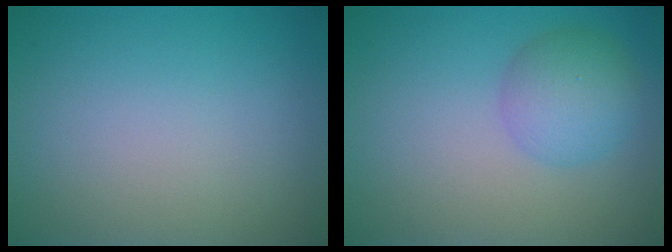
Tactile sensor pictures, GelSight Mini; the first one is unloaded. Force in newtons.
{"total": 3.7, "press": 3.7, "slide": 0.1}